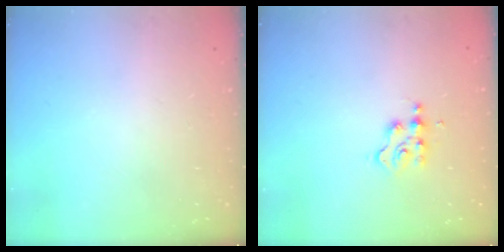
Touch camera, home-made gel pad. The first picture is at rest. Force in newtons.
{"total": 2.3, "press": 2.3, "slide": 0.3}